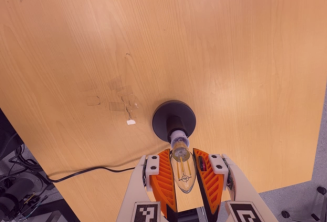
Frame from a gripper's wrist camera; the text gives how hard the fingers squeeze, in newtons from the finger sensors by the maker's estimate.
{"total": 12.9, "left": 13.2, "right": 12.6}